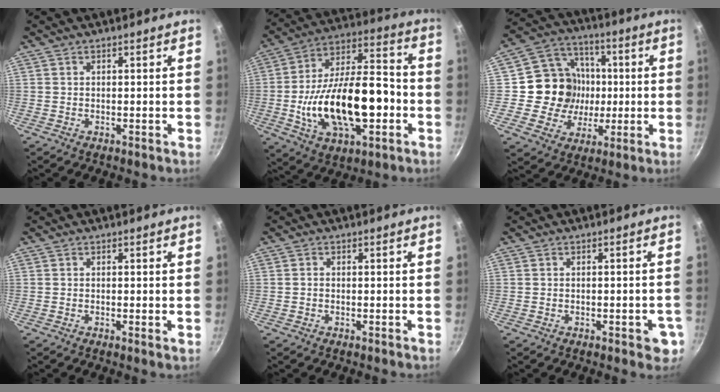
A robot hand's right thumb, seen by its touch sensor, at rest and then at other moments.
{"total": 24.3, "force": [-5.0, 12.6, 20.2], "torque": [-0.328, 0.047, -0.075]}
{"total": 15.2, "force": [0.0, 14.2, 5.4], "torque": [-0.055, 0.022, -0.005]}
{"total": 0.7, "force": [0.0, 0.1, 0.7], "torque": [-0.011, -0.003, -0.003]}
{"total": 0.7, "force": [-0.2, 0.6, 0.3], "torque": [-0.006, 0.003, -0.005]}
{"total": 4.7, "force": [-1.7, 2.0, 3.9], "torque": [-0.031, 0.004, -0.020]}